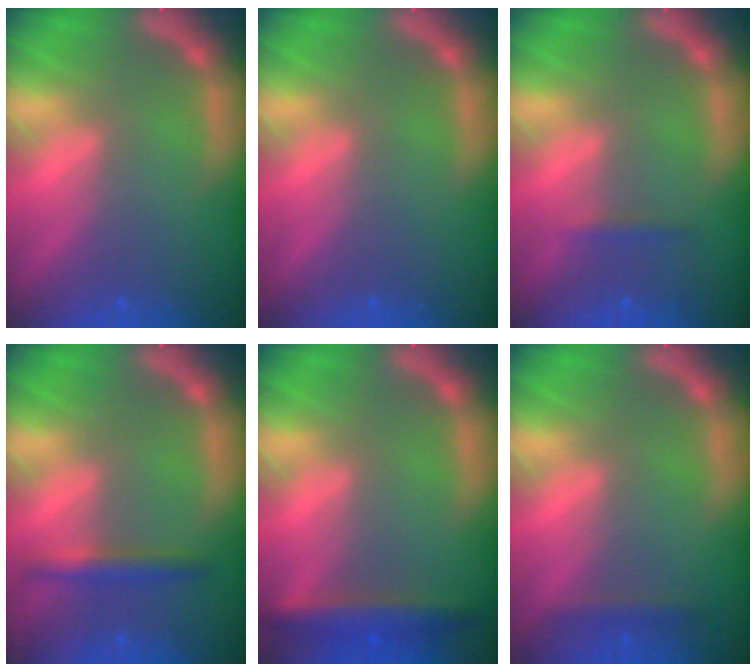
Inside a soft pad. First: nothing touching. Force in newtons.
{"total": 0.0}
{"total": 0.9}
{"total": 2.4}
{"total": 4.0}
{"total": 1.4}